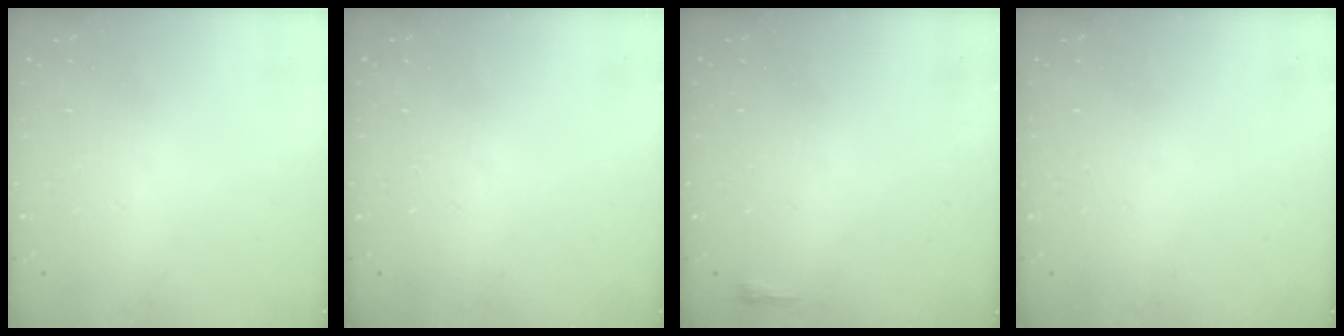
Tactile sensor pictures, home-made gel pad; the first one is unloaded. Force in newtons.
{"total": 0.0}
{"total": 2.3, "press": 2.2, "slide": 0.7}
{"total": 0.0}